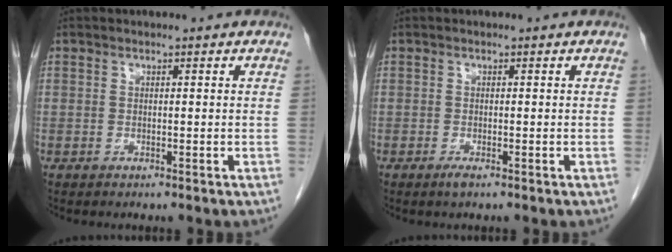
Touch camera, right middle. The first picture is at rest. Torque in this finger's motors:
{"motor_torque": [0.54, -0.09, 0.00, 0.01]}